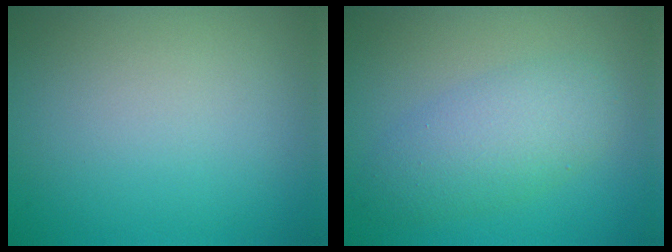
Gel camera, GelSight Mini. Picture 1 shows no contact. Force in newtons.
{"total": 4.4, "press": 4.4, "slide": 0.1}